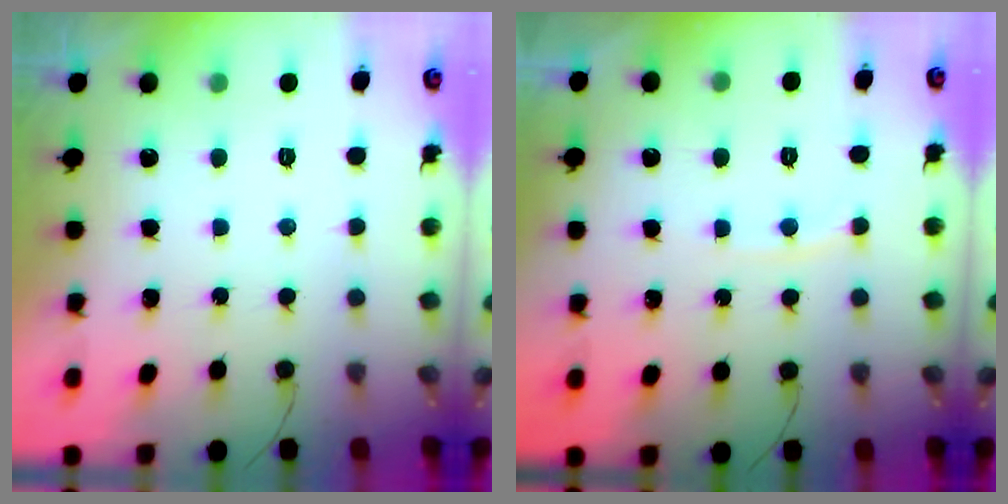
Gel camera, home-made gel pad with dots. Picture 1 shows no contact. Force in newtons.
{"total": 3.2, "press": 3.1, "slide": 0.4}